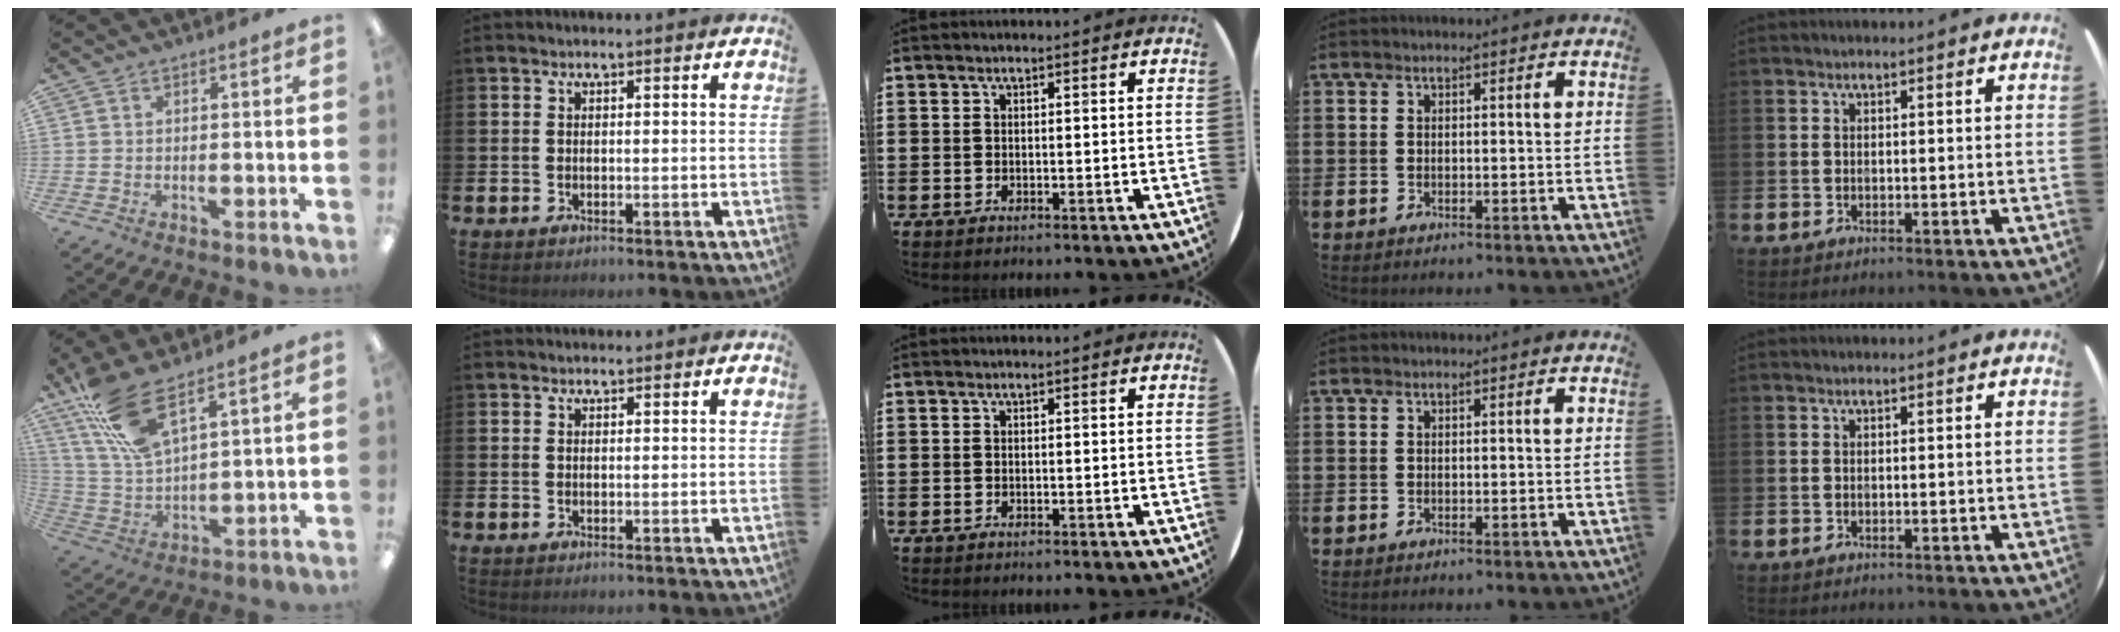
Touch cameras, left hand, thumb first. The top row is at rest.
{"thumb": {"total": 13.8, "force": [9.3, 4.4, 9.2], "torque": [-0.204, -0.034, 0.171]}, "index": {"total": 0.8, "force": [0.8, 0.1, 0.0], "torque": [0.009, -0.002, 0.013]}}